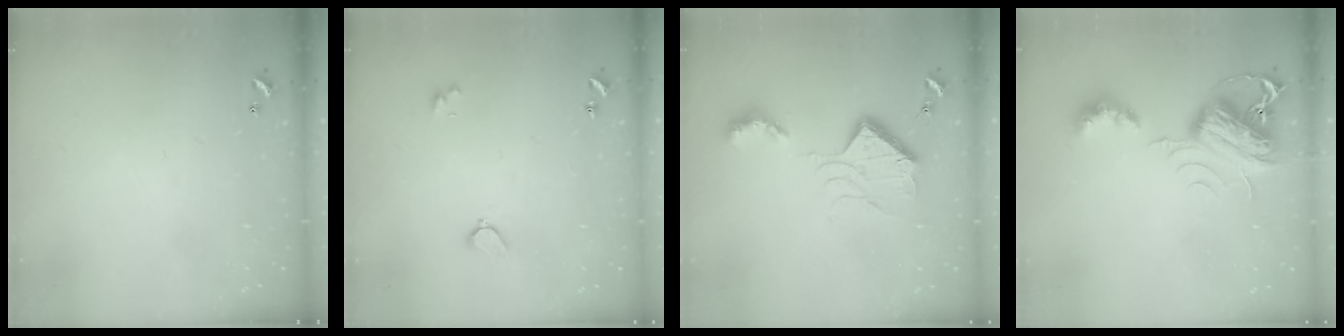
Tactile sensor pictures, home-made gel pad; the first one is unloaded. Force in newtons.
{"total": 1.9, "press": 1.9, "slide": 0.6}
{"total": 13.3, "press": 13.3, "slide": 0.4}
{"total": 8.7, "press": 8.7, "slide": 0.5}